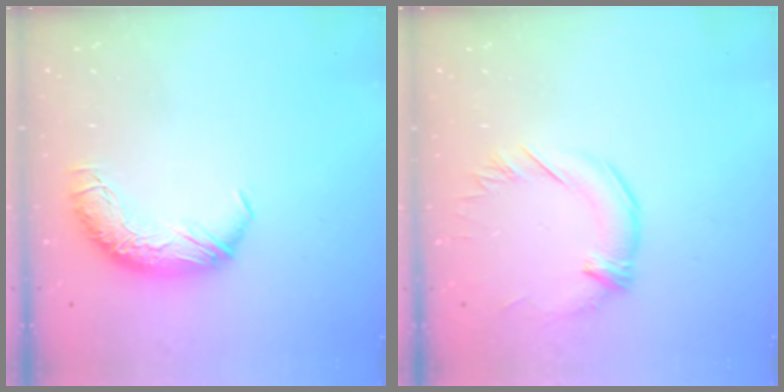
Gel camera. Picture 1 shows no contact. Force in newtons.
{"total": 1.3, "press": 1.1, "slide": 0.7}